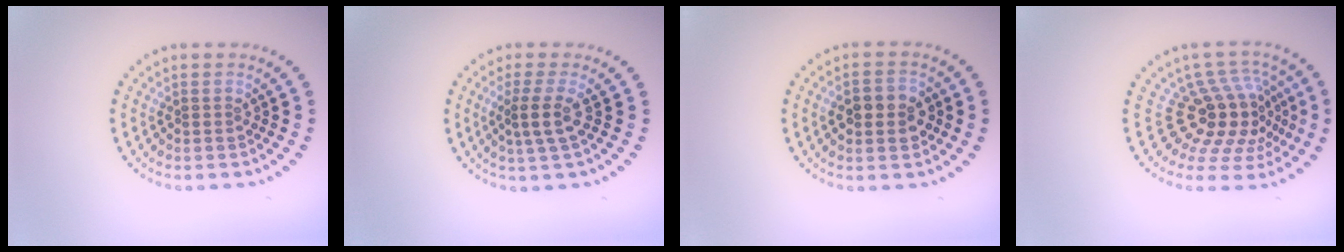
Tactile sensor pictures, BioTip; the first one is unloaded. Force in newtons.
{"total": 2.5, "press": 1.8, "slide": 1.8}
{"total": 3.5, "press": 3.5, "slide": 0.3}
{"total": 5.4, "press": 3.9, "slide": 3.7}